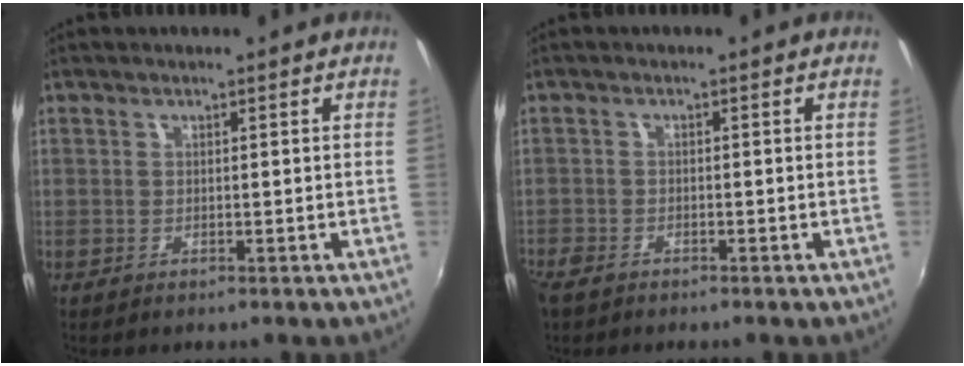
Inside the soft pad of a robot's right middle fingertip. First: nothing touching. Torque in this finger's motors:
{"motor_torque": [1.08, -1.06, 0.49, 0.19]}